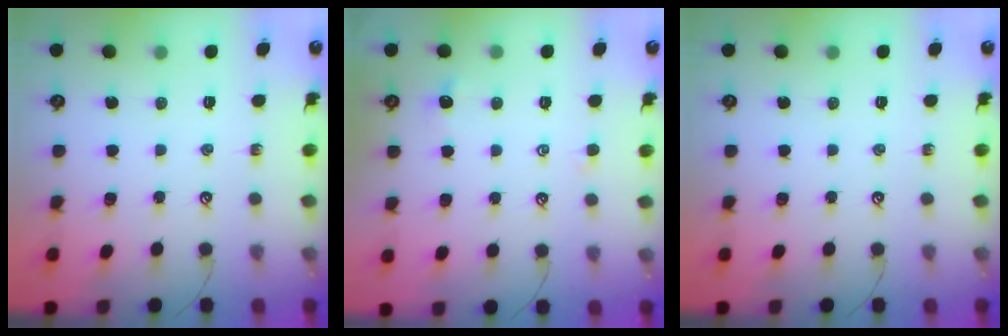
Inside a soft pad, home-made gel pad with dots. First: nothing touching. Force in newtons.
{"total": 1.4, "press": 1.4, "slide": 0.3}
{"total": 0.0}